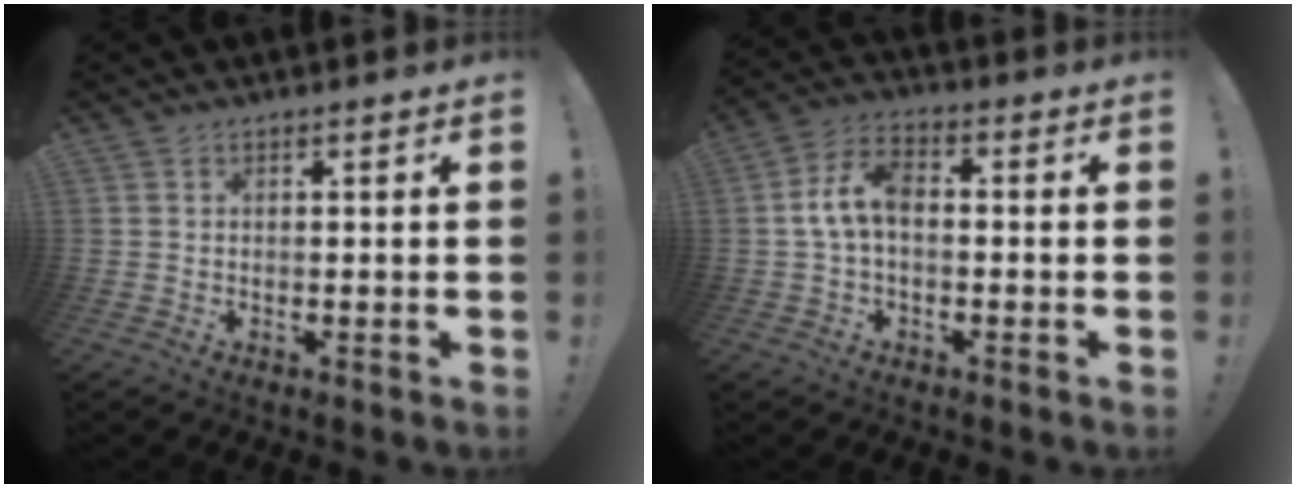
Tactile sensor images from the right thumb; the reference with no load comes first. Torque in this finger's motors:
{"motor_torque": [0.80, 0.73, 0.05, 0.00, 0.01]}